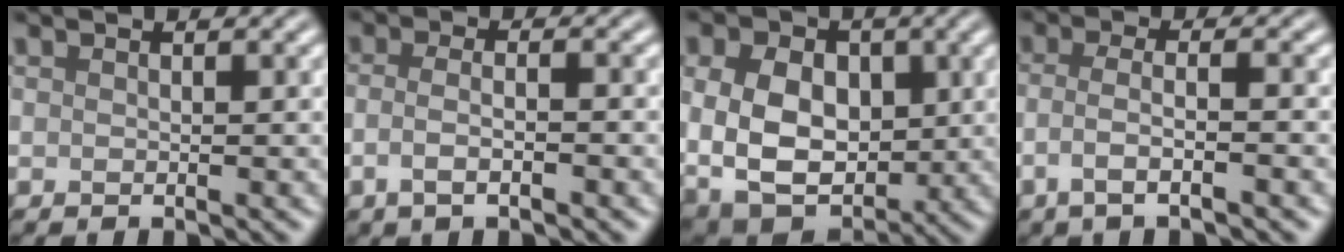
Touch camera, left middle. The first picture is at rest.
{"total": 3.2, "force": [-0.9, 1.2, 2.8], "torque": [-0.045, -0.004, -0.017]}
{"total": 10.8, "force": [0.7, 7.9, 7.3], "torque": [-0.147, -0.007, 0.017]}
{"total": 3.7, "force": [-1.3, 1.0, 3.3], "torque": [-0.056, -0.001, -0.036]}